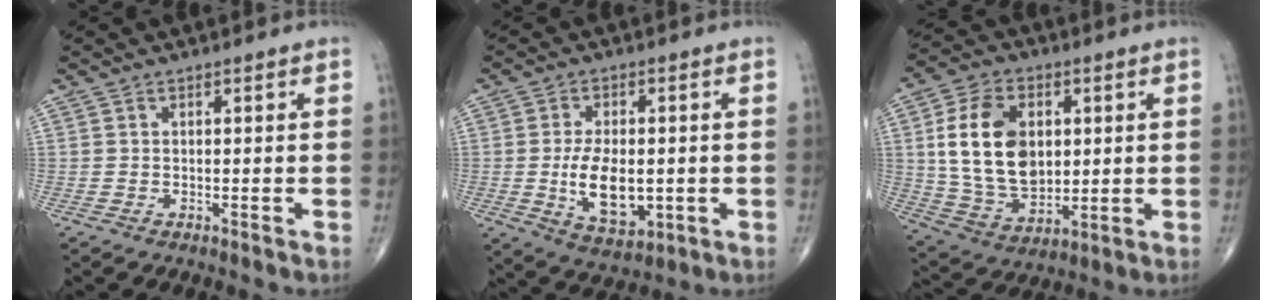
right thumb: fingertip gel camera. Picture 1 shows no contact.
{"total": 10.8, "force": [-1.2, 6.0, 8.9], "torque": [-0.136, -0.010, -0.010]}
{"total": 17.3, "force": [3.0, 11.5, 12.5], "torque": [-0.198, -0.010, 0.064]}